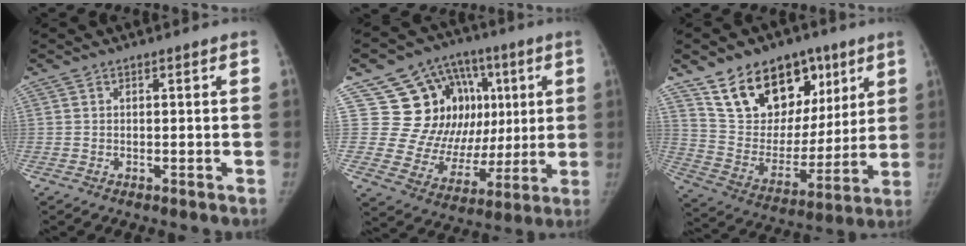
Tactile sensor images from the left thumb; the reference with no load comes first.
{"total": 20.0, "force": [5.2, 15.9, 10.8], "torque": [-0.102, 0.023, 0.105]}
{"total": 21.2, "force": [12.1, 13.9, 10.5], "torque": [-0.122, -0.036, 0.215]}